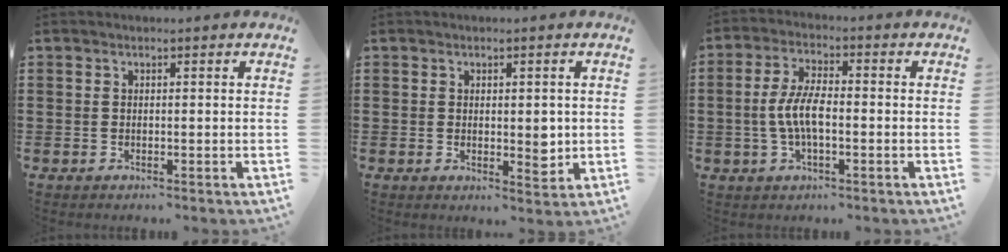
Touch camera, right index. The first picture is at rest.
{"total": 3.5, "force": [0.1, 1.8, 3.0], "torque": [-0.041, 0.000, -0.002]}
{"total": 6.2, "force": [-0.9, 2.3, 5.6], "torque": [-0.135, -0.005, -0.026]}